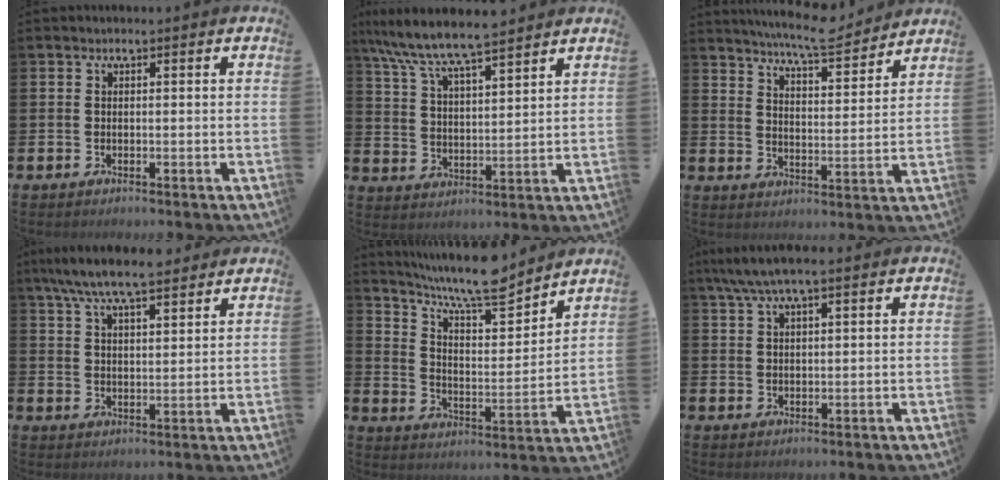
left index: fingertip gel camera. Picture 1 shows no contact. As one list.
[{"total": 8.1, "force": [7.6, 0.7, 2.7], "torque": [-0.088, -0.040, 0.136]}, {"total": 7.6, "force": [7.3, 0.3, 2.1], "torque": [-0.054, -0.043, 0.130]}, {"total": 7.6, "force": [6.9, 1.3, 2.9], "torque": [-0.075, -0.020, 0.126]}, {"total": 10.3, "force": [9.3, 1.9, 4.1], "torque": [-0.103, -0.058, 0.165]}, {"total": 5.0, "force": [3.8, 1.0, 3.2], "torque": [-0.068, -0.001, 0.068]}]